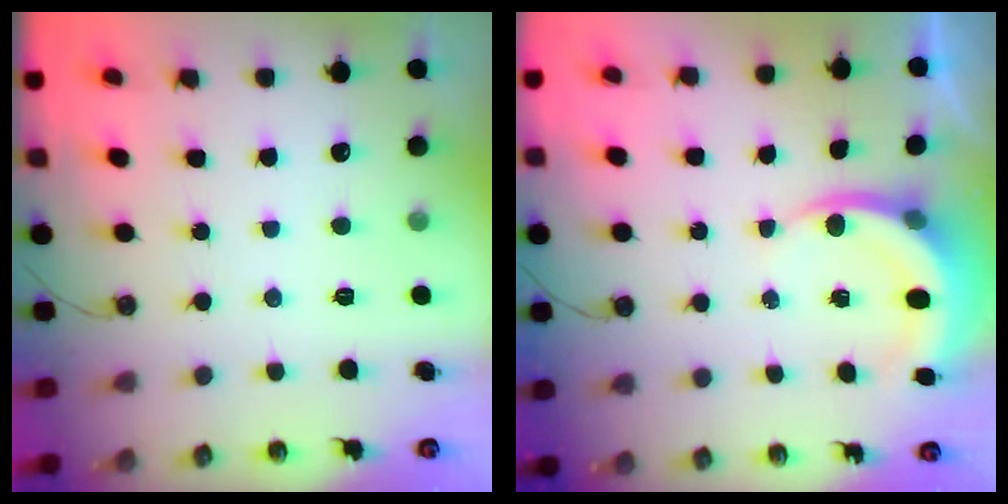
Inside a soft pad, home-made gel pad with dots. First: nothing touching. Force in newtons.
{"total": 4.5, "press": 4.5, "slide": 0.3}